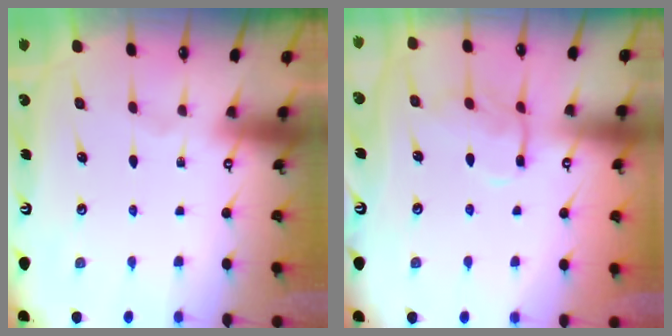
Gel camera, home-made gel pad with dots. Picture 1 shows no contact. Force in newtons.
{"total": 10.8, "press": 10.8, "slide": 0.7}